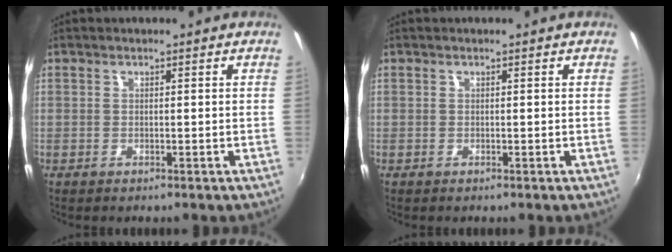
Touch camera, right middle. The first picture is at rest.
{"total": 0.0}